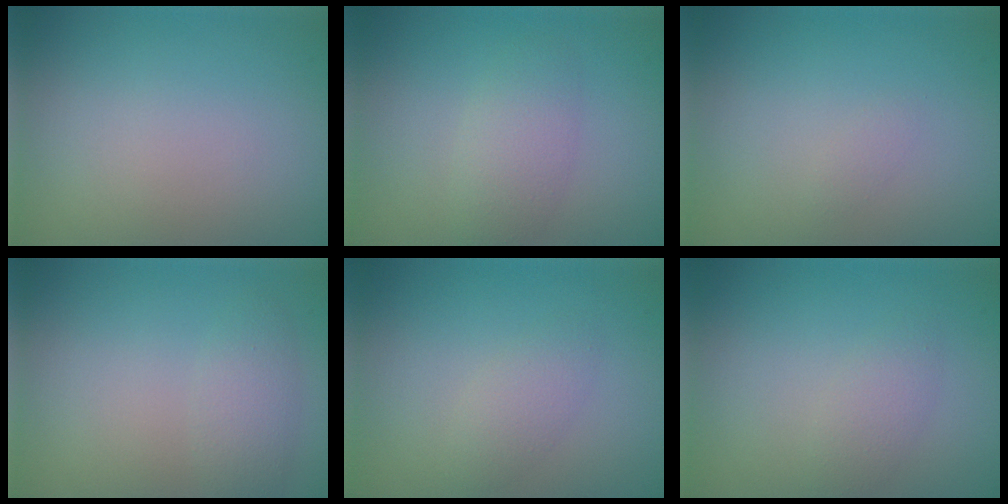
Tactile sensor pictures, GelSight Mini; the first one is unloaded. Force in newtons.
{"total": 2.7, "press": 2.7, "slide": 0.1}
{"total": 0.5, "press": 0.5, "slide": 0.0}
{"total": 2.1, "press": 2.1, "slide": 0.2}
{"total": 1.7, "press": 1.7, "slide": 0.1}
{"total": 1.7, "press": 1.7, "slide": 0.1}